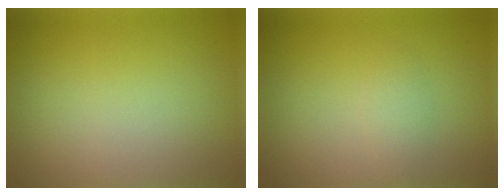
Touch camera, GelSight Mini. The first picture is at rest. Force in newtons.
{"total": 1.4, "press": 1.4, "slide": 0.1}